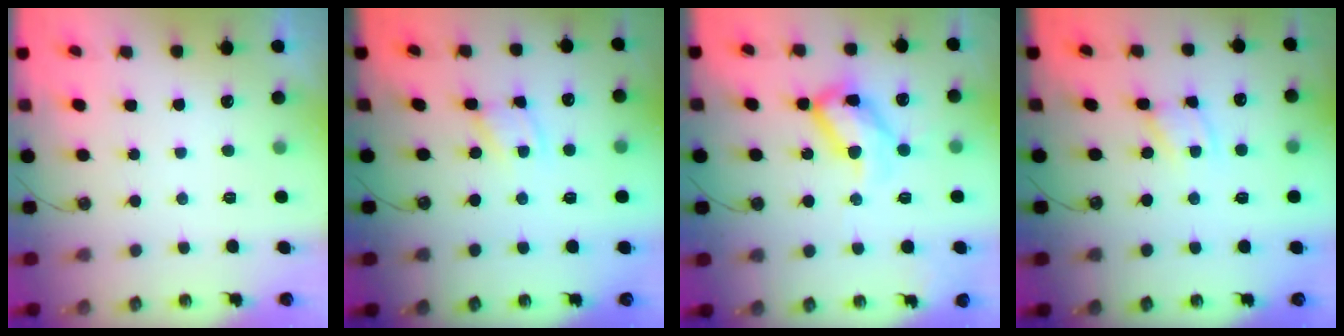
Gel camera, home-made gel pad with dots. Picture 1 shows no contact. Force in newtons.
{"total": 2.4, "press": 2.4, "slide": 0.1}
{"total": 18.4, "press": 18.3, "slide": 1.7}
{"total": 2.7, "press": 2.7, "slide": 0.1}